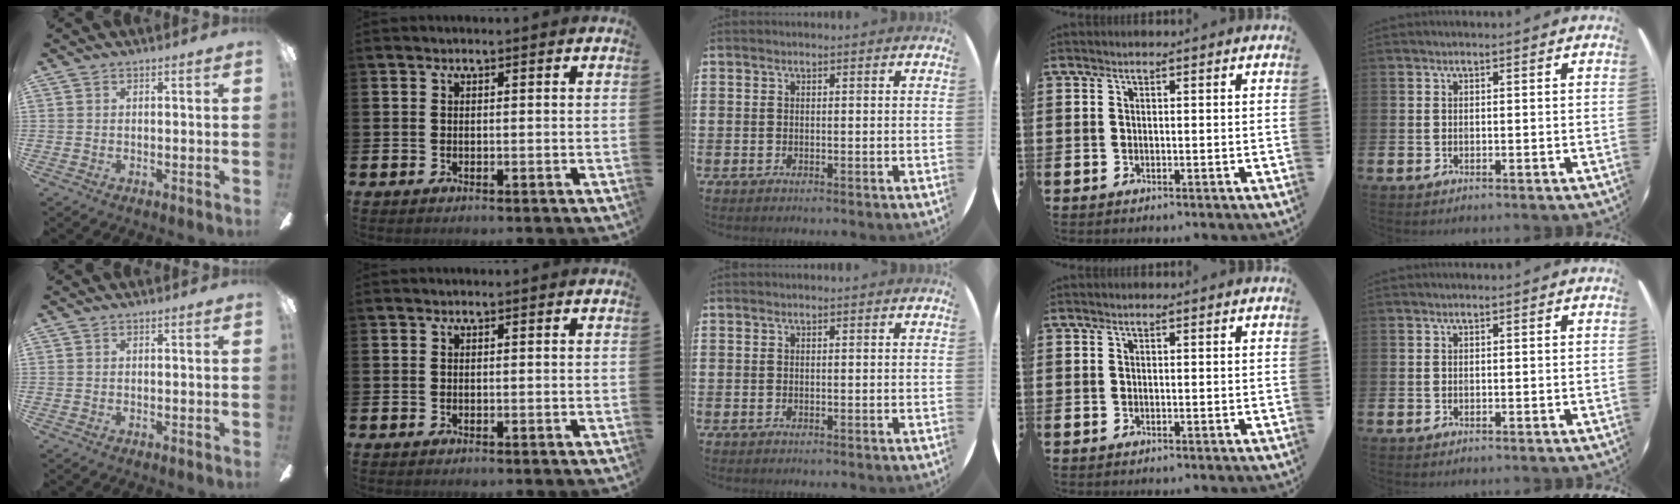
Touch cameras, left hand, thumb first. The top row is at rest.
{}